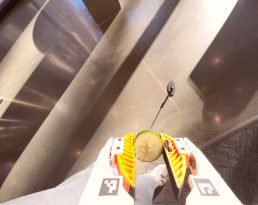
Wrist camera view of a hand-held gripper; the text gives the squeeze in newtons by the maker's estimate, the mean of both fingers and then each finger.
{"total": 9.5, "left": 9.5, "right": 9.5}